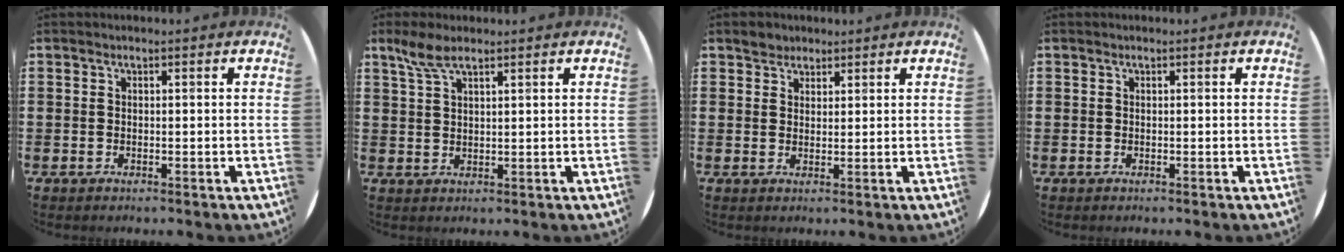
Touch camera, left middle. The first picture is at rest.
{"total": 4.0, "force": [2.8, 1.2, 2.6], "torque": [-0.058, 0.005, 0.052]}
{"total": 2.2, "force": [2.0, 1.1, -0.1], "torque": [0.005, 0.002, 0.038]}
{"total": 0.0}